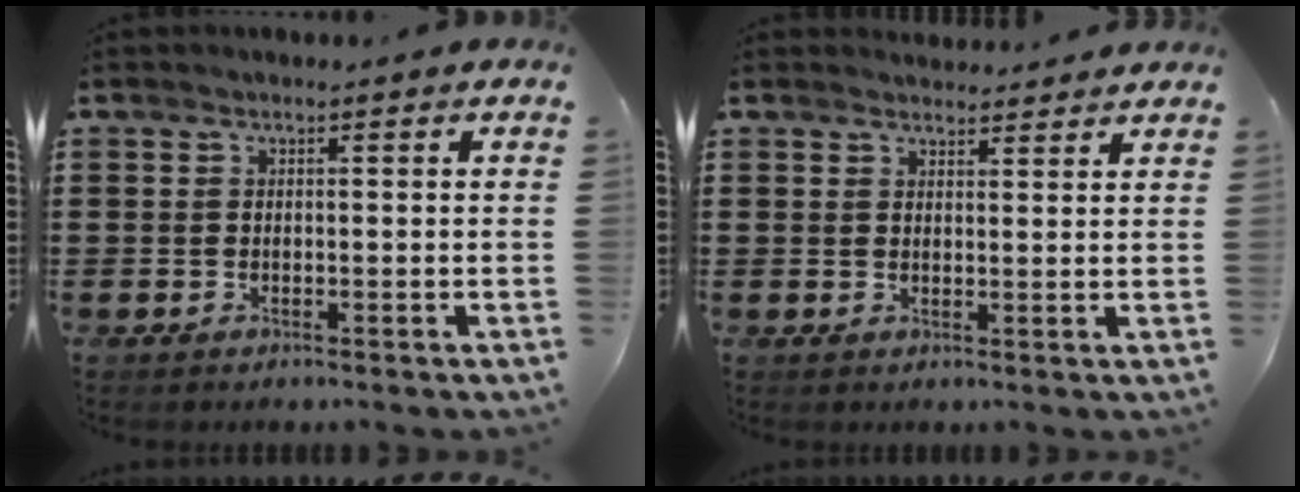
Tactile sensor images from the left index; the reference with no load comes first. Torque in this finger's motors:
{"motor_torque": [1.33, -0.81, -0.04, 0.00]}